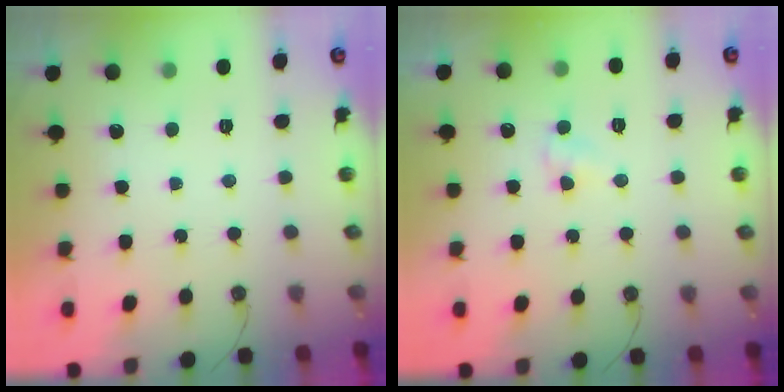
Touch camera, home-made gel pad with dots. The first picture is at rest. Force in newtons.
{"total": 3.0, "press": 2.9, "slide": 0.3}